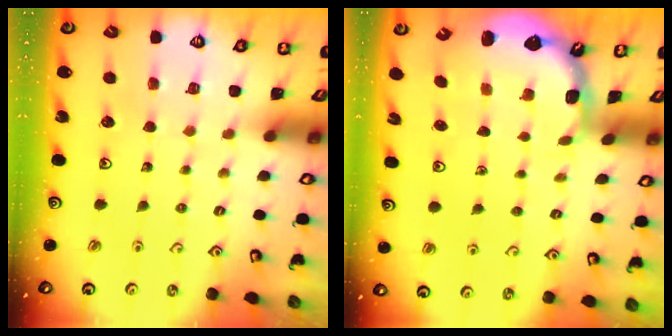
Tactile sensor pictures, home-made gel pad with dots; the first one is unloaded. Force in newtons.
{"total": 2.3, "press": 1.7, "slide": 1.6}